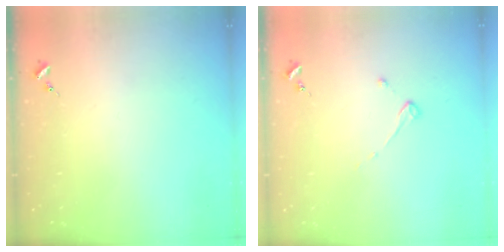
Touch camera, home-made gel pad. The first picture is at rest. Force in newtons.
{"total": 2.7, "press": 2.7, "slide": 0.3}